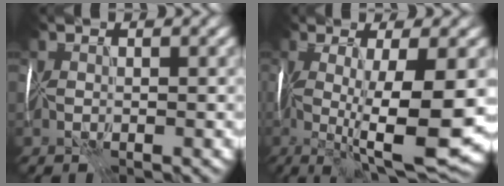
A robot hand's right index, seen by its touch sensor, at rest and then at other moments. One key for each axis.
{"total": 11.7, "fx": -1.5, "fy": 2.6, "fz": 11.3, "tx": -0.188, "ty": -0.021, "tz": -0.016}